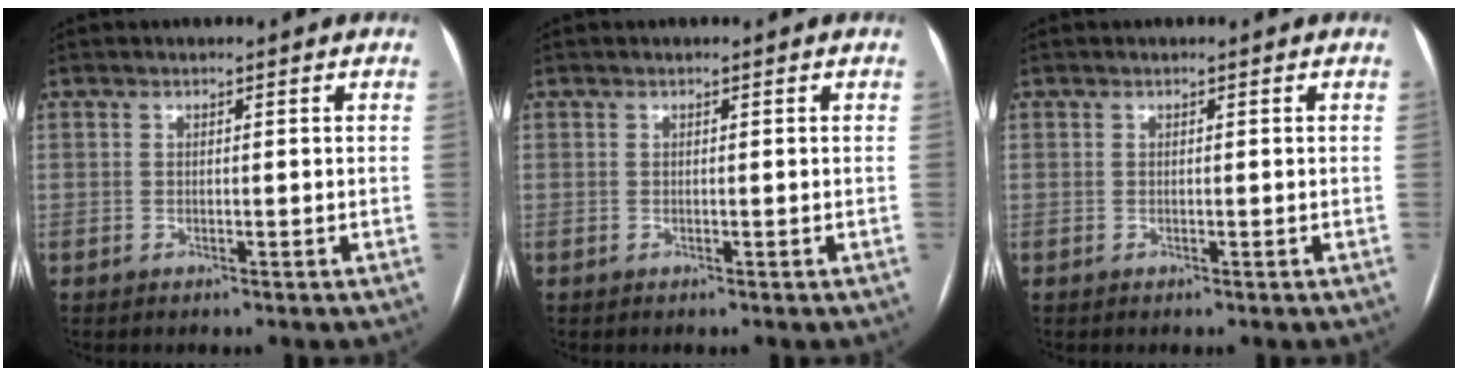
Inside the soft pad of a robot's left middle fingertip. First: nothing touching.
{"total": 0.0}
{"total": 0.0}